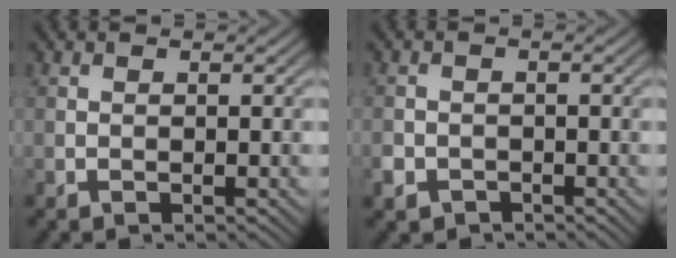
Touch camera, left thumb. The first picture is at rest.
{"total": 2.4, "force": [-1.6, 1.7, 0.7], "torque": [-0.020, -0.009, -0.036]}